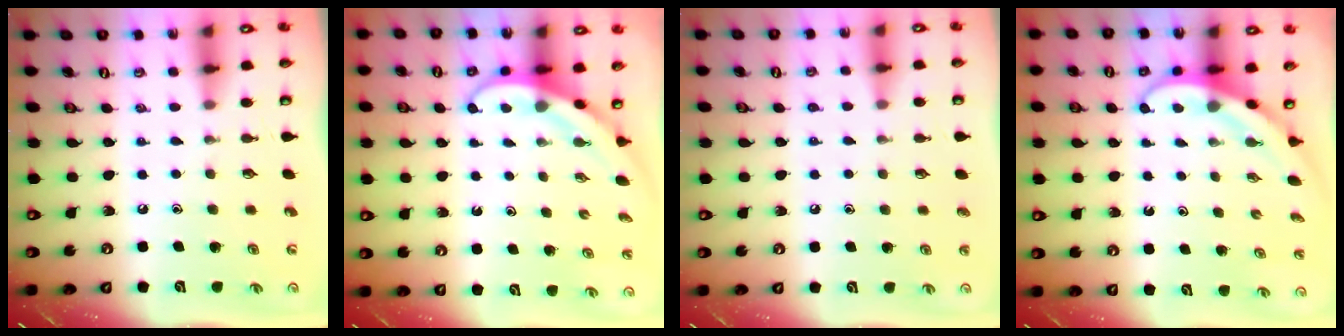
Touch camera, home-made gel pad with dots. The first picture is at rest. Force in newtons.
{"total": 3.8, "press": 3.8, "slide": 0.2}
{"total": 3.6, "press": 3.6, "slide": 0.3}
{"total": 3.8, "press": 3.8, "slide": 0.2}